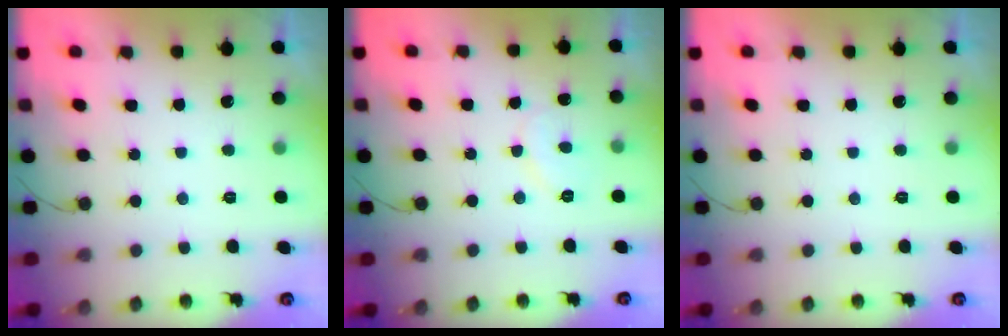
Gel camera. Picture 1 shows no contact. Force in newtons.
{"total": 6.8, "press": 6.8, "slide": 0.6}
{"total": 0.0}